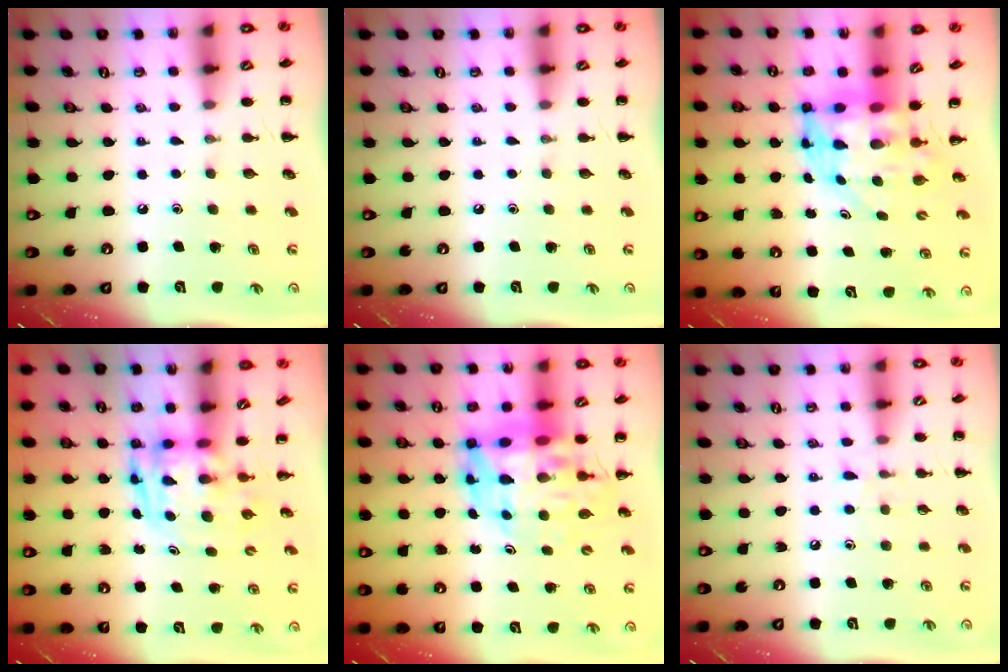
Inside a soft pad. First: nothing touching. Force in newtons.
{"total": 0.0}
{"total": 7.3, "press": 7.1, "slide": 1.7}
{"total": 3.2, "press": 3.1, "slide": 0.7}
{"total": 15.0, "press": 14.4, "slide": 4.1}
{"total": 5.3, "press": 5.0, "slide": 1.9}